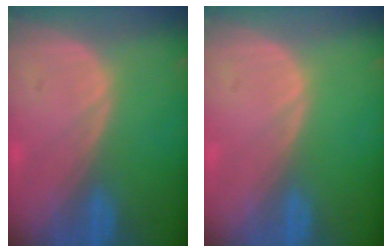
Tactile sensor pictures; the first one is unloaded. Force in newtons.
{"total": 0.0}